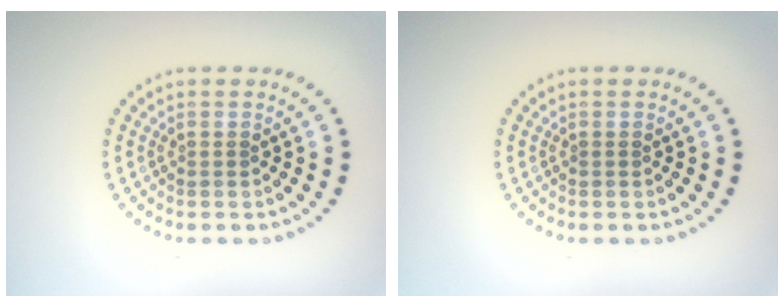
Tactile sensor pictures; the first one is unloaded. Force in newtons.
{"total": 0.0}